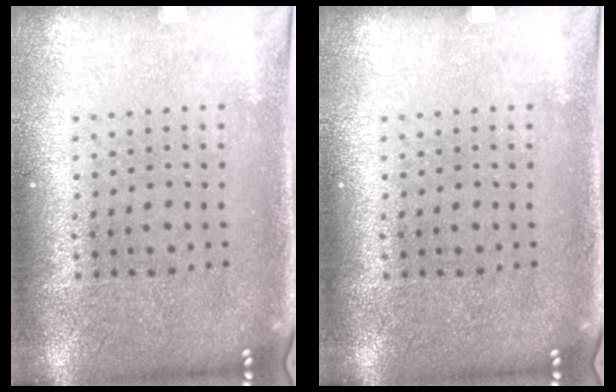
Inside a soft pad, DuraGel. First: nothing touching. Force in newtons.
{"total": 0.0}